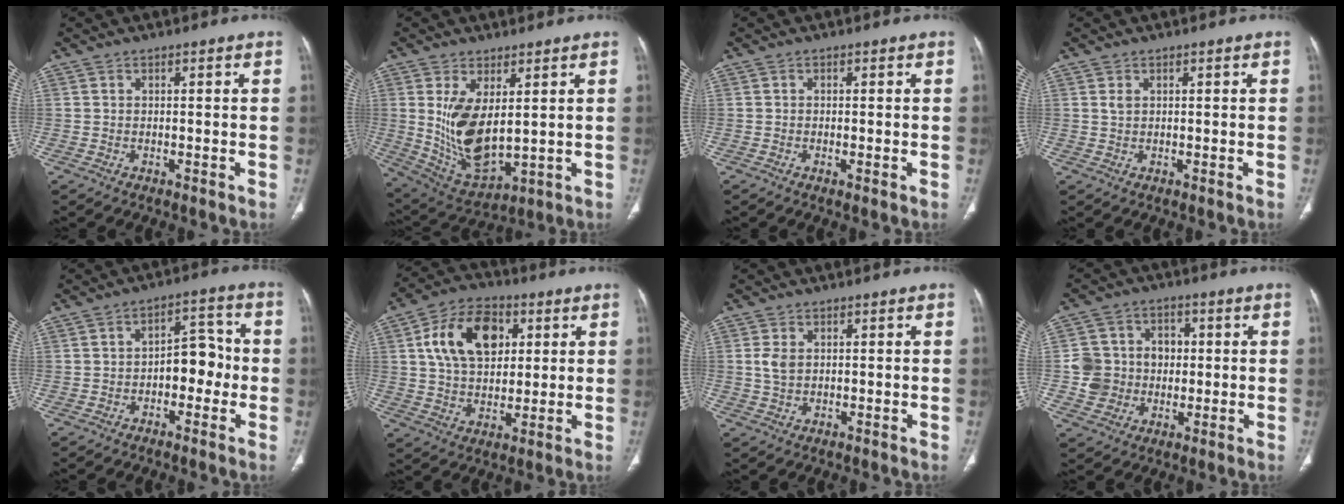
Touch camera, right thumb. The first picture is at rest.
{"total": 12.6, "force": [2.0, 6.3, 10.8], "torque": [-0.193, -0.021, 0.062]}
{"total": 0.9, "force": [-0.4, 0.2, 0.9], "torque": [-0.016, -0.002, -0.007]}
{"total": 1.0, "force": [0.4, 0.7, 0.6], "torque": [-0.011, 0.003, 0.012]}
{"total": 7.3, "force": [-1.5, 4.5, 5.5], "torque": [-0.044, 0.034, -0.033]}
{"total": 15.1, "force": [4.3, 9.9, 10.5], "torque": [-0.155, 0.003, 0.074]}
{"total": 2.8, "force": [0.5, 1.9, 2.0], "torque": [-0.041, 0.000, 0.015]}
{"total": 10.1, "force": [-0.3, 9.5, 3.4], "torque": [-0.025, 0.022, -0.003]}